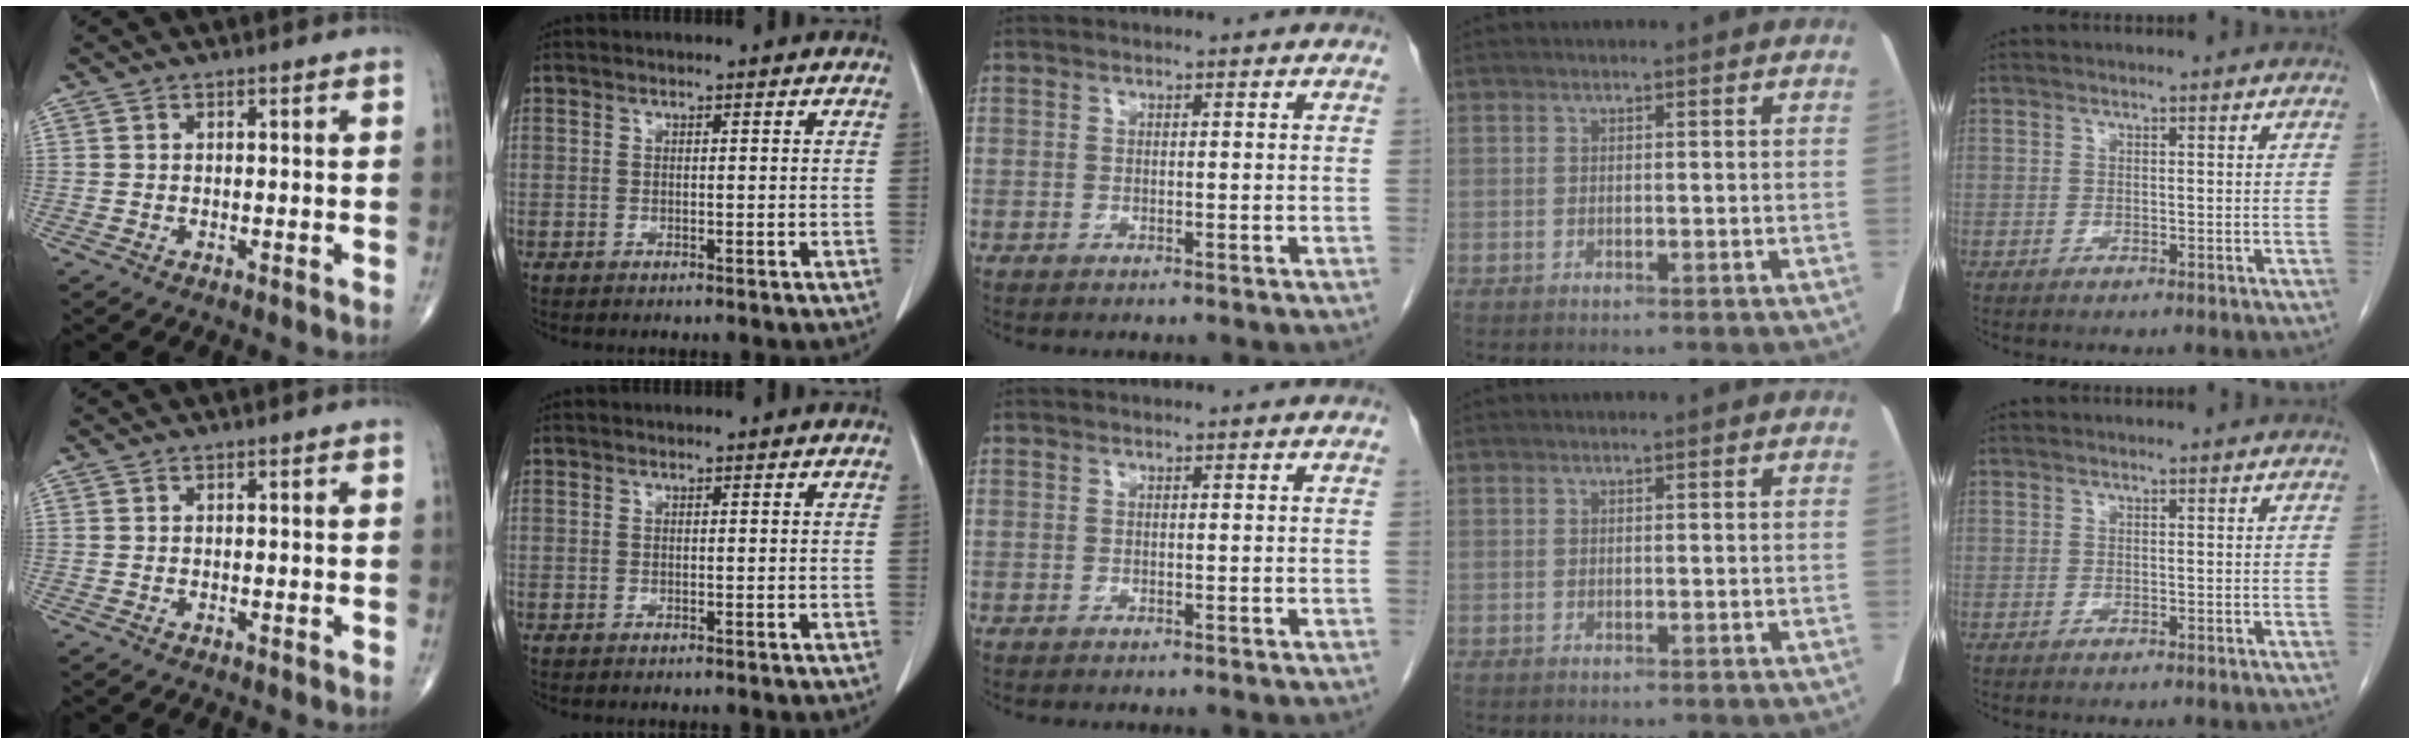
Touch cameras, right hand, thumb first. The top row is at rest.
{}